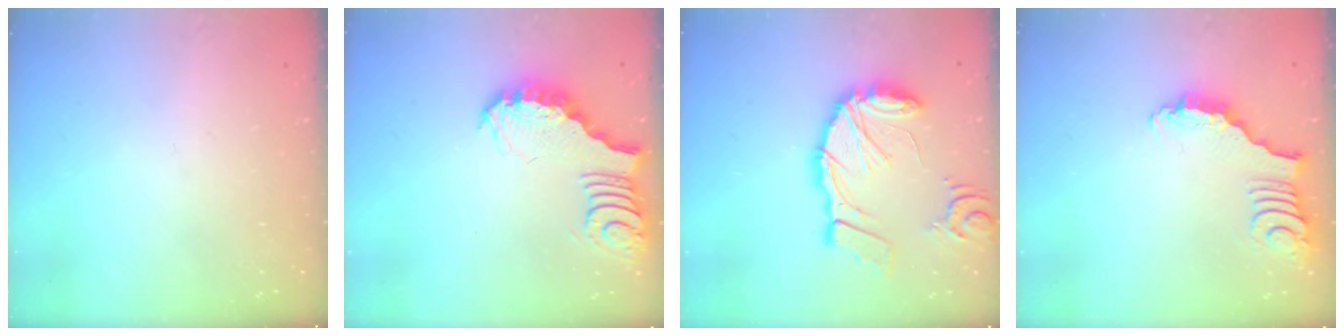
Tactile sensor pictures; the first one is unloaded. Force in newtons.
{"total": 3.8, "press": 3.8, "slide": 0.6}
{"total": 17.5, "press": 17.4, "slide": 1.8}
{"total": 2.9, "press": 2.8, "slide": 0.4}